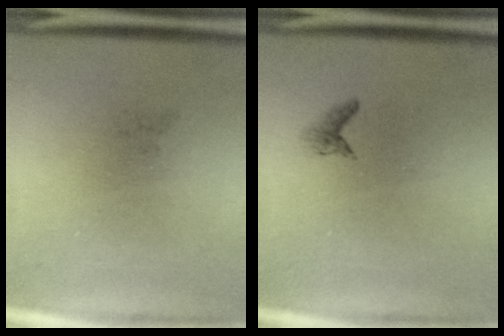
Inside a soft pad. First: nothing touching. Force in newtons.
{"total": 0.7}